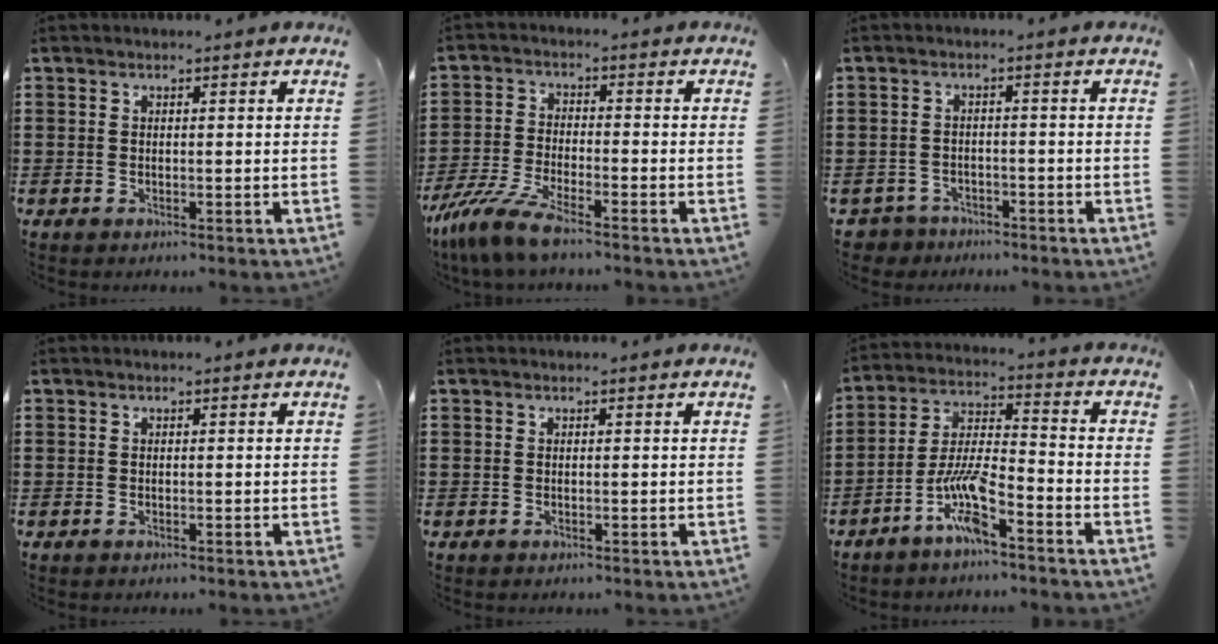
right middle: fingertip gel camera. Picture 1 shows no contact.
{"total": 7.1, "force": [-5.9, 0.7, 3.9], "torque": [-0.100, -0.013, -0.120]}
{"total": 2.8, "force": [-2.6, 1.0, -0.2], "torque": [-0.005, 0.000, -0.060]}
{"total": 0.0}
{"total": 0.0}
{"total": 8.0, "force": [-5.3, 1.3, 5.8], "torque": [-0.138, -0.009, -0.107]}